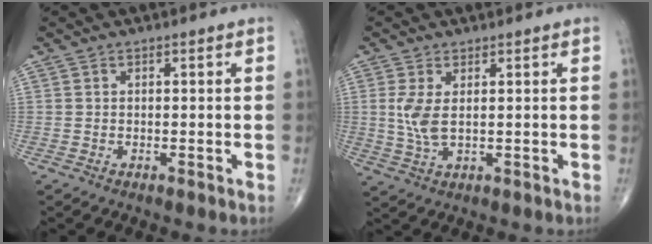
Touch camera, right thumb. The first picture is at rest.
{"total": 4.9, "force": [0.8, 1.9, 4.4], "torque": [-0.108, -0.008, 0.022]}